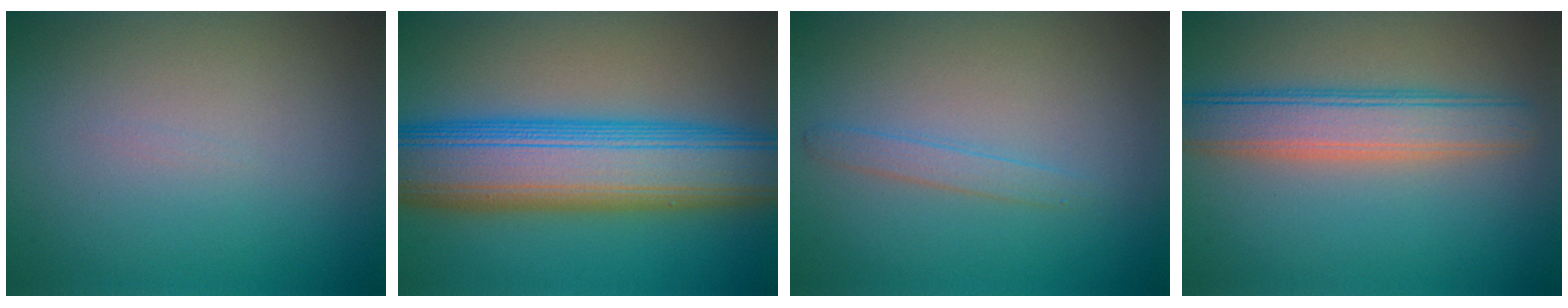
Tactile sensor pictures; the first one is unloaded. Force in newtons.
{"total": 12.0, "press": 12.0, "slide": 0.2}
{"total": 1.3, "press": 1.3, "slide": 0.1}
{"total": 5.1, "press": 5.1, "slide": 0.2}